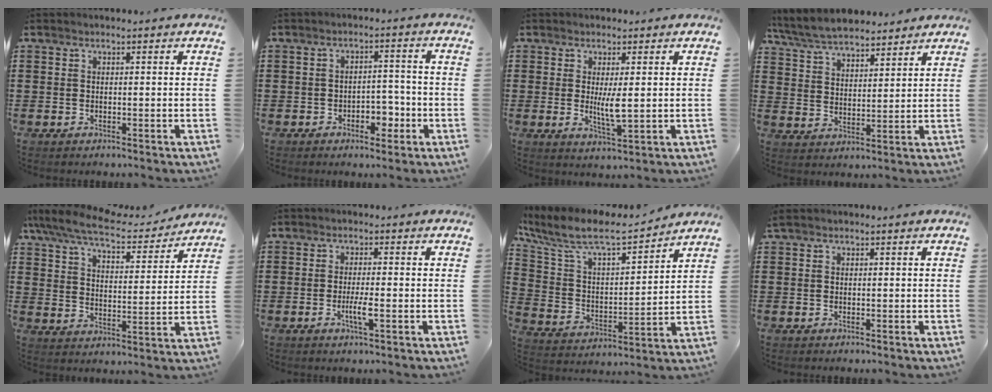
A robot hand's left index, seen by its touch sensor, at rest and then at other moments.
{"total": 3.7, "force": [-2.1, 2.1, 2.3], "torque": [-0.043, 0.006, -0.042]}
{"total": 4.4, "force": [0.5, 0.8, 4.3], "torque": [-0.079, -0.009, 0.004]}
{"total": 6.5, "force": [6.0, 1.5, 1.9], "torque": [-0.061, -0.018, 0.109]}
{"total": 8.2, "force": [7.2, 1.2, 3.7], "torque": [-0.101, -0.035, 0.125]}
{"total": 3.4, "force": [-0.9, 0.4, 3.2], "torque": [-0.062, -0.003, -0.019]}
{"total": 8.5, "force": [7.1, 1.9, 4.3], "torque": [-0.115, -0.043, 0.116]}
{"total": 0.0}